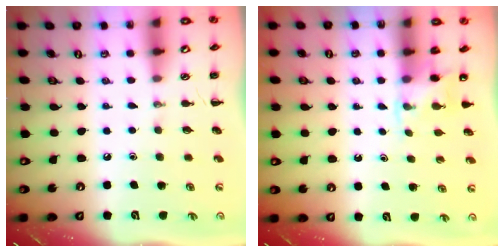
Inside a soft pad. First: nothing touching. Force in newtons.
{"total": 3.6, "press": 3.4, "slide": 1.2}